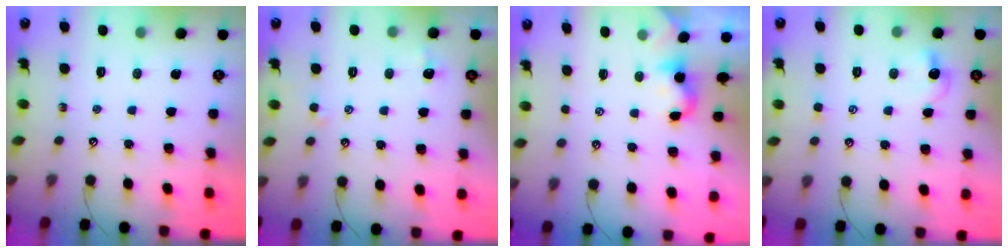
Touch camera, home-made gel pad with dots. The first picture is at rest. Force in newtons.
{"total": 0.6, "press": 0.2, "slide": 0.6}
{"total": 3.4, "press": 3.4, "slide": 0.1}
{"total": 1.5, "press": 1.4, "slide": 0.6}